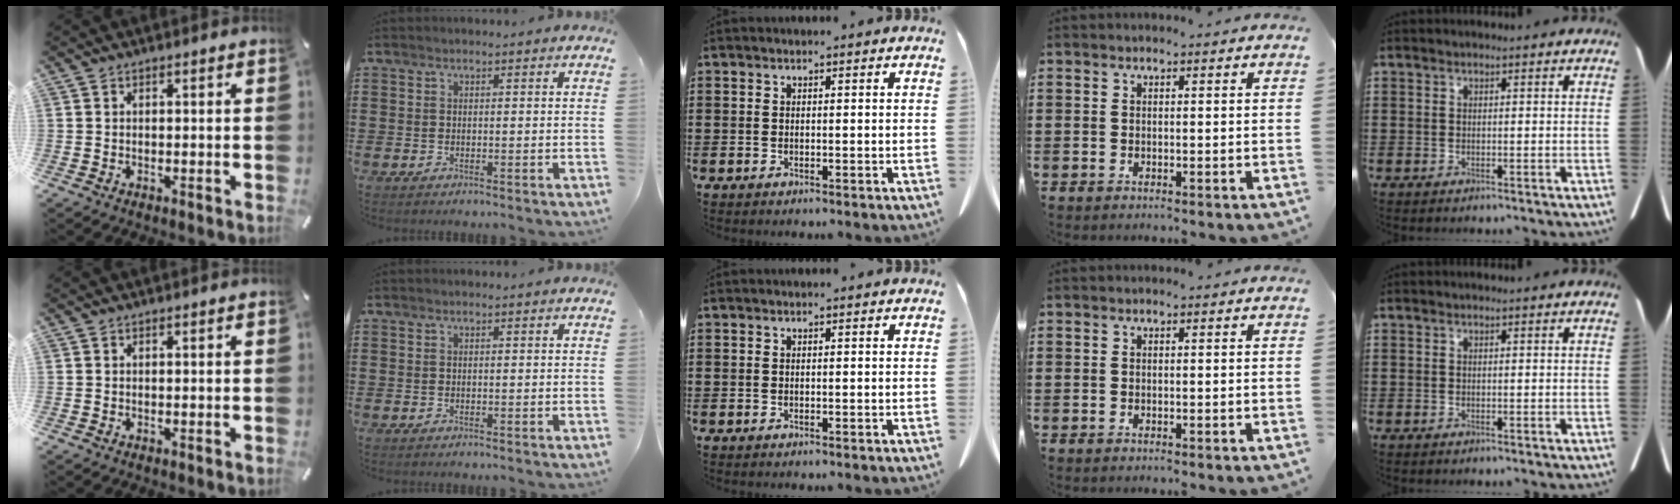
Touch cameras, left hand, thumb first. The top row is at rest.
{}